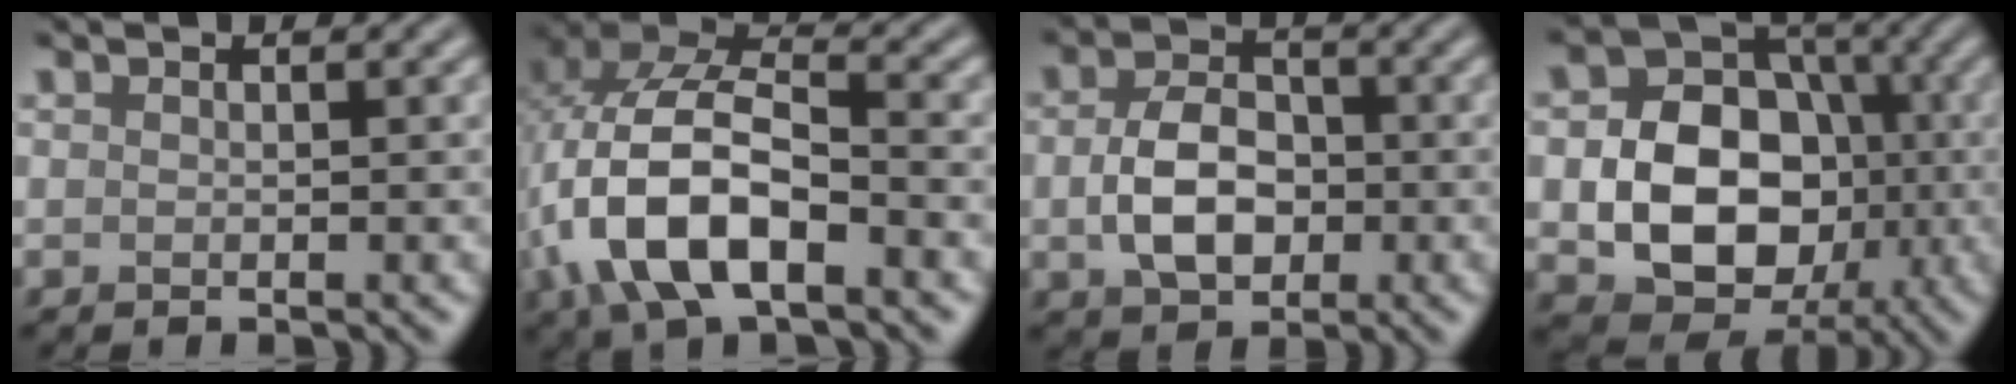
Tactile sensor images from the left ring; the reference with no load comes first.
{"total": 10.4, "force": [-3.4, 5.1, 8.5], "torque": [-0.177, 0.008, -0.071]}
{"total": 5.4, "force": [-0.5, 3.7, 3.9], "torque": [-0.080, -0.004, -0.012]}
{"total": 10.3, "force": [-1.6, 7.9, 6.5], "torque": [-0.103, 0.001, -0.035]}